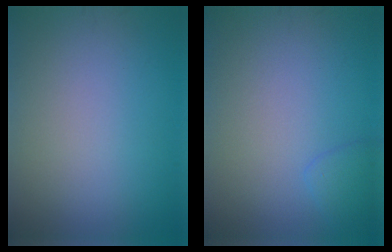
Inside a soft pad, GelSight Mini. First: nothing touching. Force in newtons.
{"total": 1.5, "press": 1.4, "slide": 0.1}